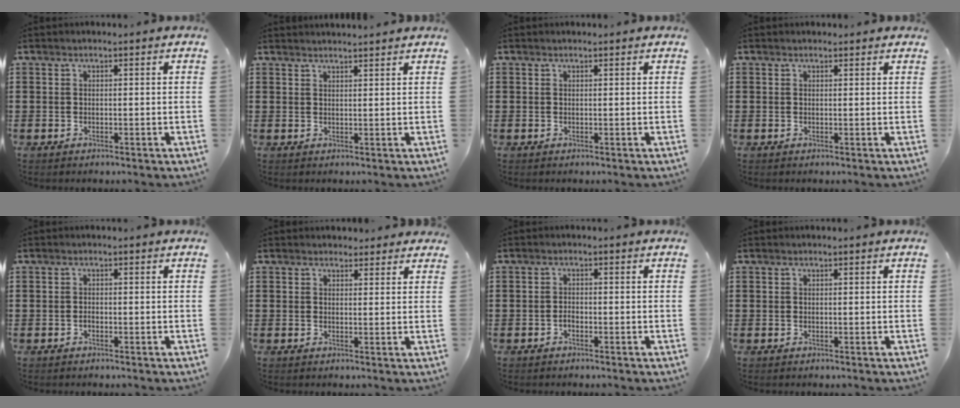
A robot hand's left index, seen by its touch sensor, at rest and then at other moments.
{"total": 1.7, "force": [1.7, -0.3, 0.1], "torque": [-0.006, -0.001, 0.033]}
{"total": 0.0}
{"total": 0.6, "force": [0.4, 0.3, 0.0], "torque": [-0.003, 0.005, 0.008]}
{"total": 0.6, "force": [-0.4, 0.2, 0.3], "torque": [-0.010, -0.002, -0.007]}
{"total": 2.0, "force": [1.8, 0.9, -0.1], "torque": [0.004, 0.002, 0.032]}
{"total": 1.1, "force": [-0.7, 0.4, 0.7], "torque": [-0.016, -0.002, -0.013]}
{"total": 0.0}